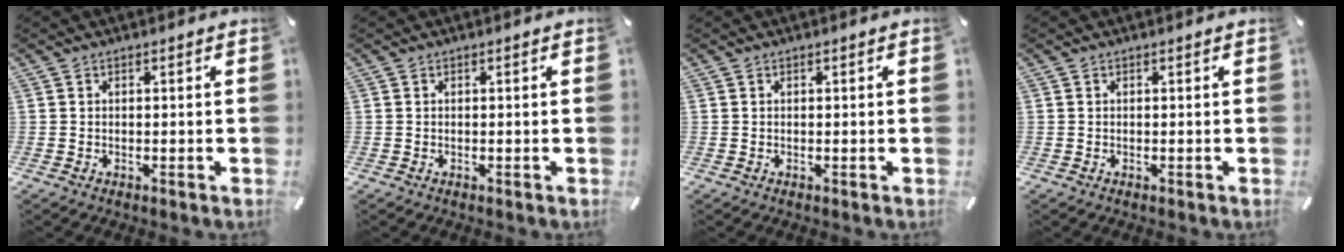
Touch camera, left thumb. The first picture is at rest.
{"total": 0.0}
{"total": 0.0}
{"total": 0.0}